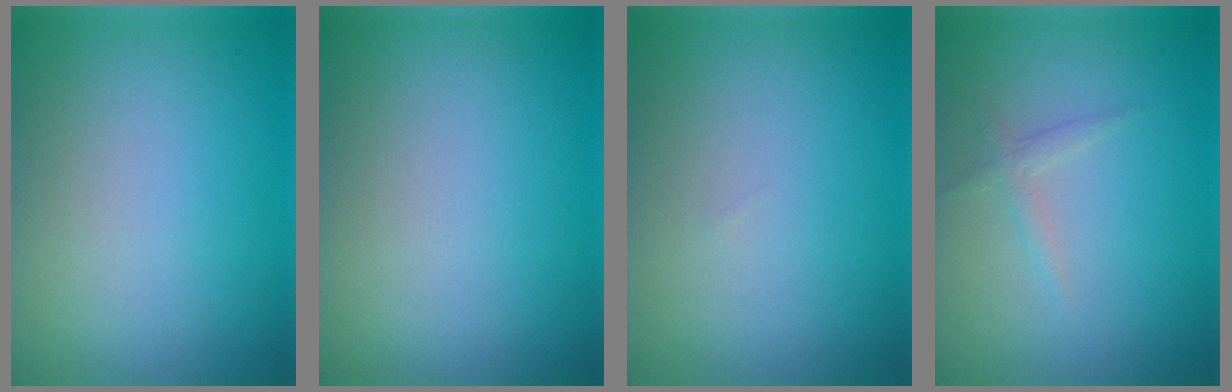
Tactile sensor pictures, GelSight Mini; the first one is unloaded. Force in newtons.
{"total": 0.0}
{"total": 0.0}
{"total": 1.2, "press": 1.2, "slide": 0.1}